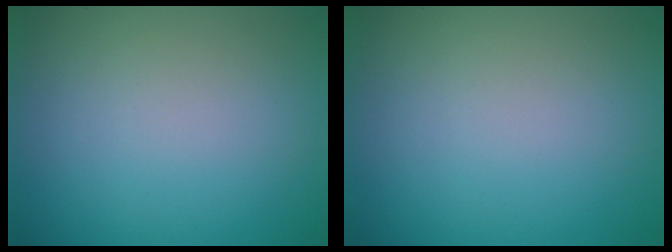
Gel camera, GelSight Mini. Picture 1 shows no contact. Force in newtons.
{"total": 0.0}